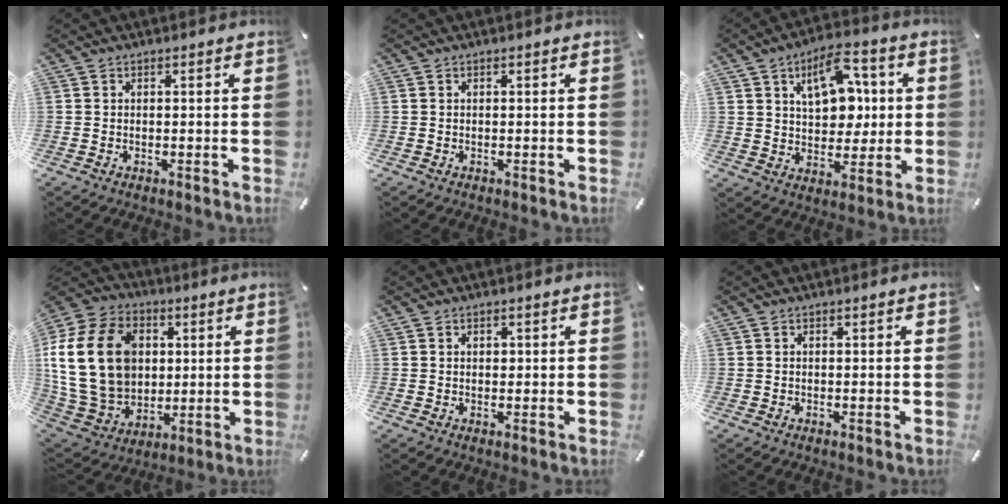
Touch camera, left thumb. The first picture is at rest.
{"total": 0.0}
{"total": 13.5, "force": [4.5, 9.0, 9.0], "torque": [-0.123, -0.002, 0.079]}
{"total": 23.1, "force": [3.5, 18.0, 14.1], "torque": [-0.302, -0.002, 0.068]}
{"total": 0.7, "force": [0.2, 0.7, 0.3], "torque": [0.001, -0.001, 0.001]}
{"total": 0.0}